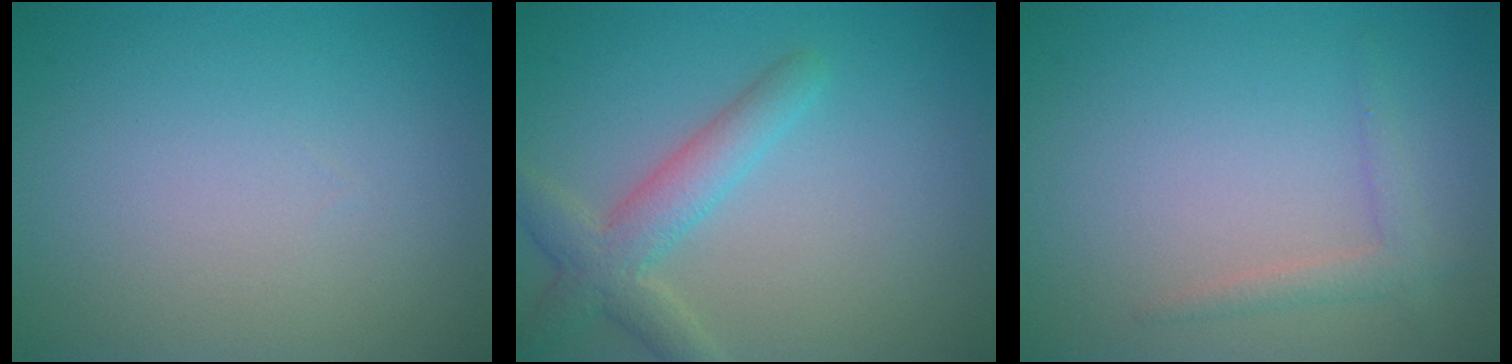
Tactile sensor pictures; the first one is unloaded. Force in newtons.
{"total": 3.6, "press": 3.6, "slide": 0.2}
{"total": 1.5, "press": 1.4, "slide": 0.1}